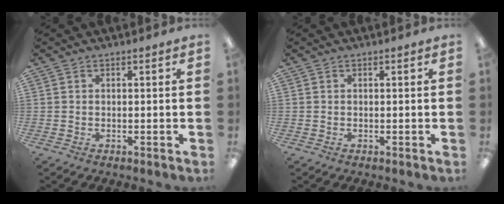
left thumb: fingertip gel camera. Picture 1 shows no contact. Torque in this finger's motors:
{"motor_torque": [0.00, 0.00, 0.04, -0.03, 0.00]}